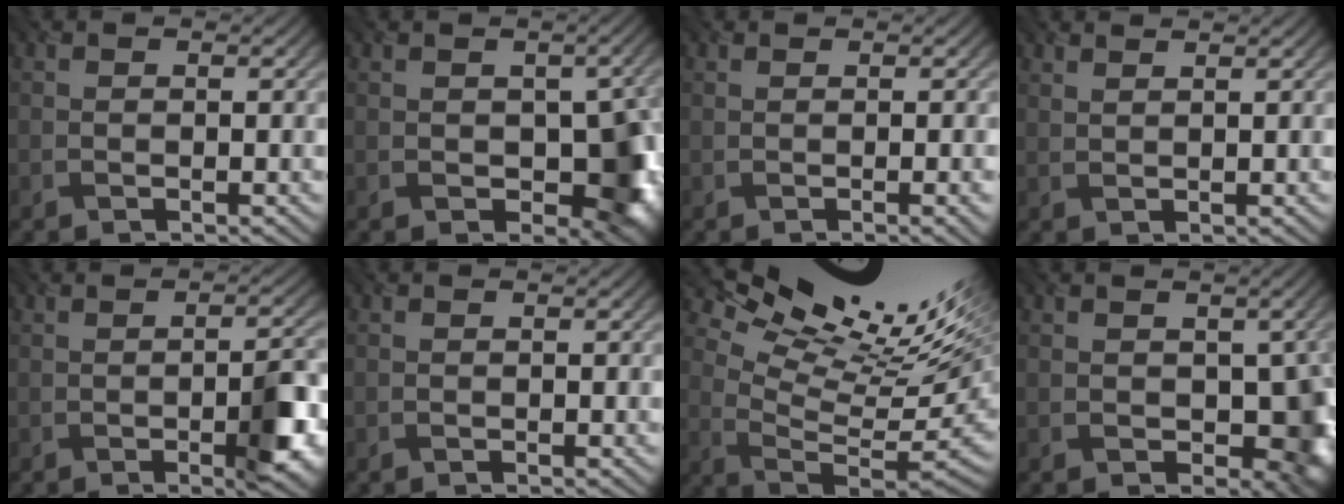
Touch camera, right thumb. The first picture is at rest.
{"total": 8.7, "force": [-0.9, 5.6, 6.6], "torque": [-0.095, -0.022, -0.004]}
{"total": 1.9, "force": [0.1, 0.3, 1.8], "torque": [-0.026, 0.006, 0.001]}
{"total": 1.7, "force": [1.6, 0.3, 0.7], "torque": [-0.018, -0.002, 0.028]}
{"total": 5.9, "force": [-1.4, 1.6, 5.5], "torque": [-0.081, -0.003, -0.019]}
{"total": 0.0}
{"total": 17.5, "force": [10.8, 5.2, 12.8], "torque": [-0.211, 0.014, 0.168]}
{"total": 6.8, "force": [-0.2, 4.5, 5.1], "torque": [-0.079, -0.022, 0.006]}